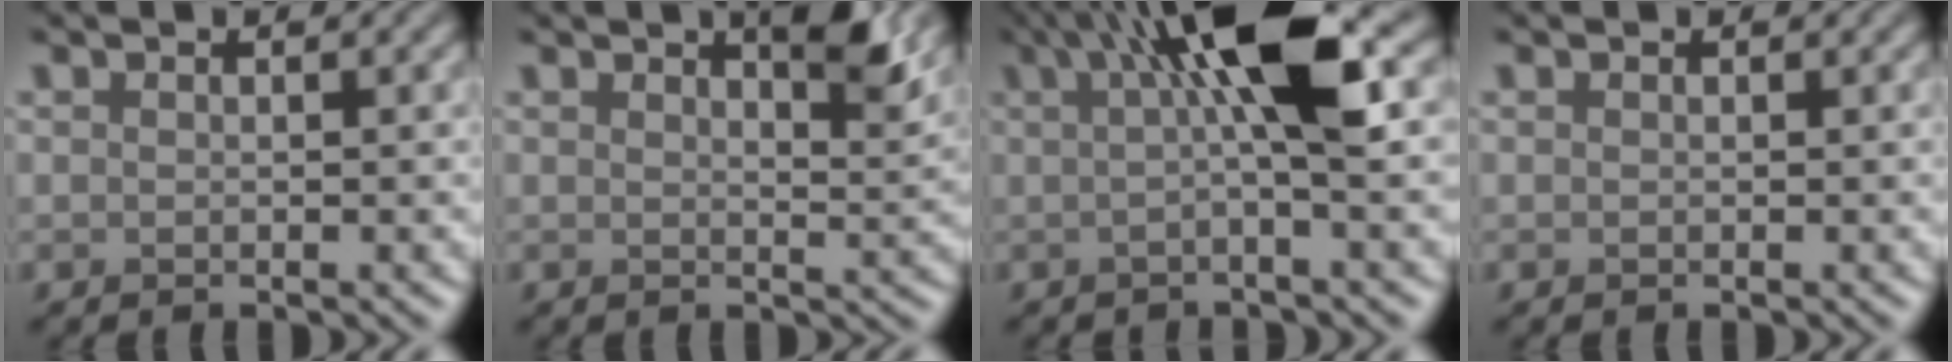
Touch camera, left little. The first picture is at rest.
{"total": 2.9, "force": [1.9, 0.4, 2.1], "torque": [-0.019, 0.001, 0.037]}
{"total": 7.1, "force": [1.7, 0.9, 6.9], "torque": [-0.106, 0.004, 0.034]}
{"total": 0.5, "force": [-0.1, -0.2, -0.4], "torque": [0.006, -0.005, 0.004]}